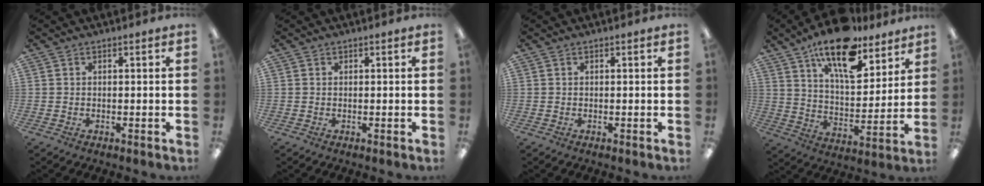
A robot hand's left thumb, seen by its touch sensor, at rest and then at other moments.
{"total": 0.0}
{"total": 0.0}
{"total": 18.0, "force": [13.1, 7.1, 10.1], "torque": [-0.165, -0.072, 0.224]}